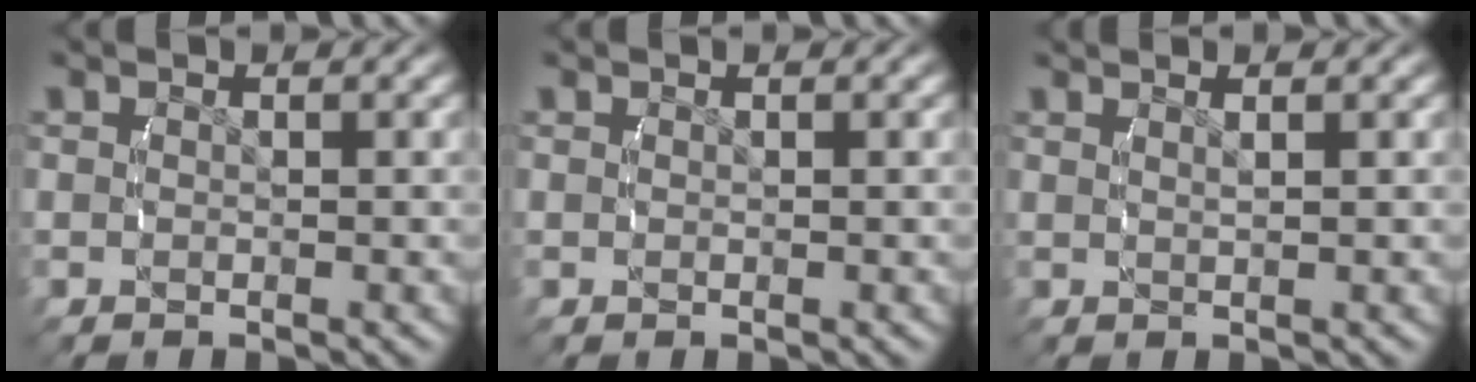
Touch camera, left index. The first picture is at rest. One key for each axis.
{"total": 0.0}
{"total": 1.3, "fx": 0.8, "fy": -0.6, "fz": 0.9, "tx": -0.007, "ty": 0.000, "tz": 0.019}